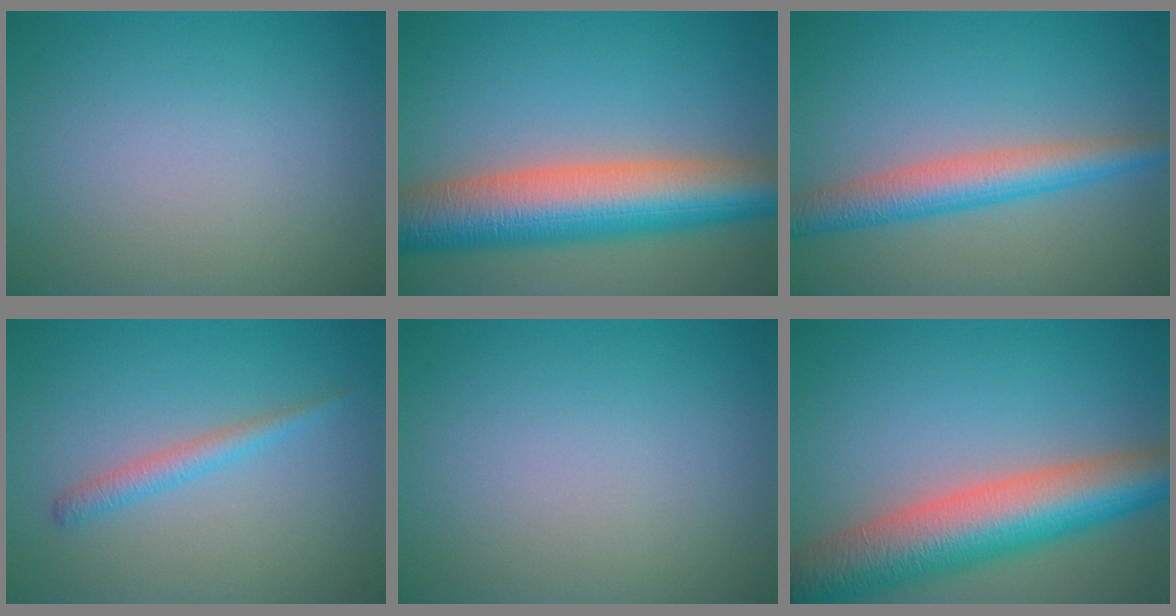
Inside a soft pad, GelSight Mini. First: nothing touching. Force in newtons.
{"total": 10.8, "press": 10.7, "slide": 0.5}
{"total": 4.7, "press": 4.7, "slide": 0.1}
{"total": 1.8, "press": 1.8, "slide": 0.0}
{"total": 0.0}
{"total": 10.0, "press": 10.0, "slide": 0.4}